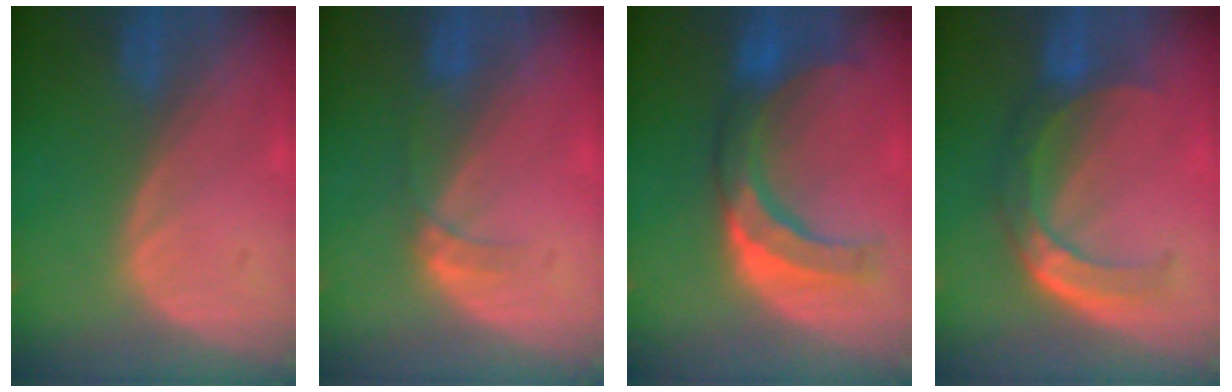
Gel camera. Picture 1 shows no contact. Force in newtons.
{"total": 2.7, "press": 2.4, "slide": 1.3}
{"total": 8.4, "press": 8.3, "slide": 1.2}
{"total": 8.0, "press": 6.7, "slide": 4.3}